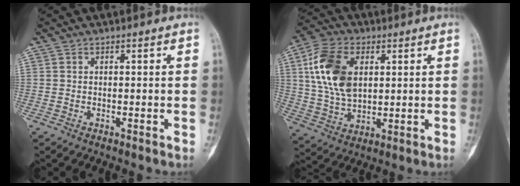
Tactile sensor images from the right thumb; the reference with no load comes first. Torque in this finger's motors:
{"motor_torque": [-1.19, 1.40, 0.56, 0.10, 0.41]}